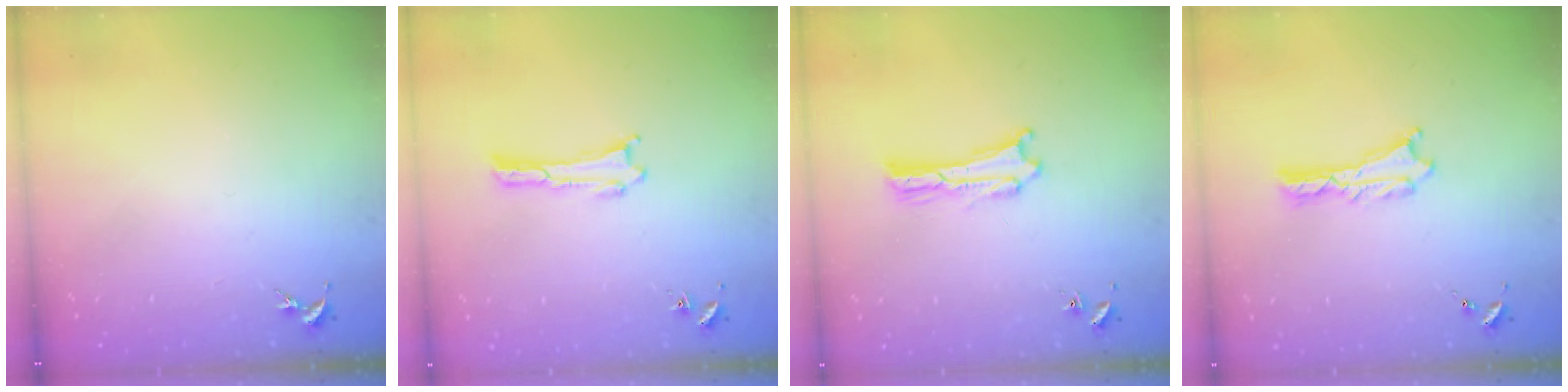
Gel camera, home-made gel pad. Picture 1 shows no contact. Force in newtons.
{"total": 0.0}
{"total": 0.9, "press": 0.9, "slide": 0.2}
{"total": 0.7, "press": 0.6, "slide": 0.2}